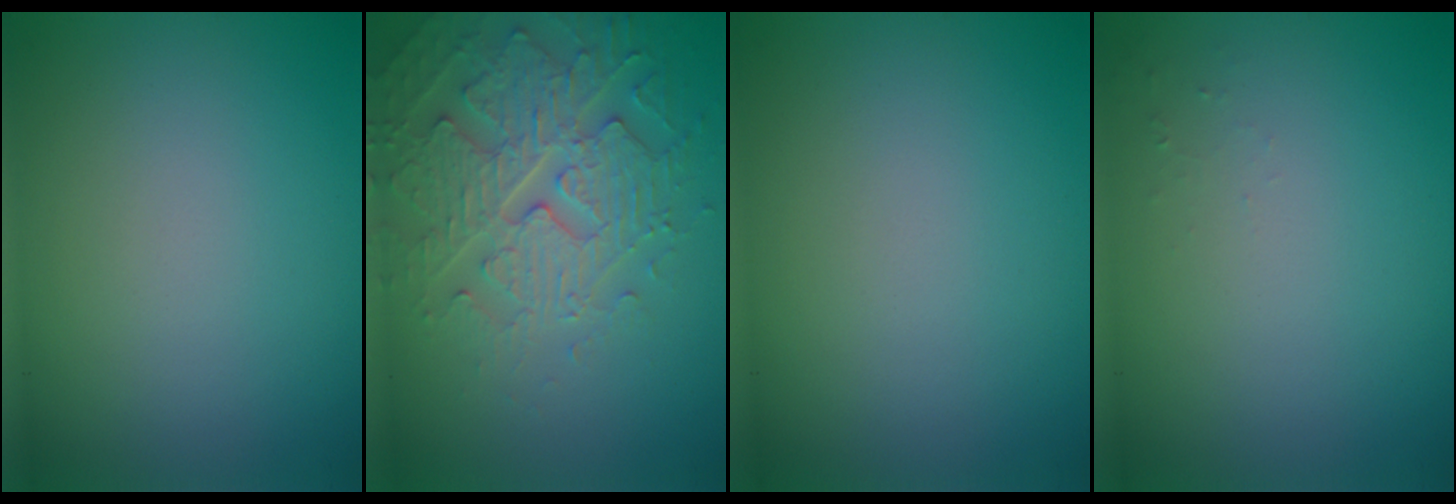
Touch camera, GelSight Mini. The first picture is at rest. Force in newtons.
{"total": 4.5, "press": 4.5, "slide": 0.4}
{"total": 0.0}
{"total": 0.5, "press": 0.5, "slide": 0.1}